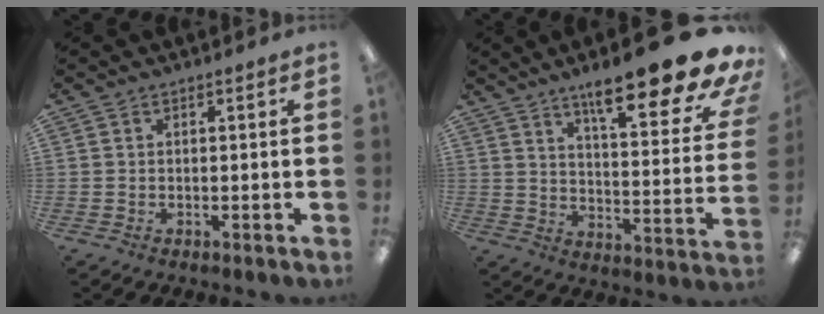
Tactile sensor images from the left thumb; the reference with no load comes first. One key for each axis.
{"total": 20.7, "fx": 14.7, "fy": 4.5, "fz": 13.9, "tx": -0.200, "ty": -0.108, "tz": 0.232}